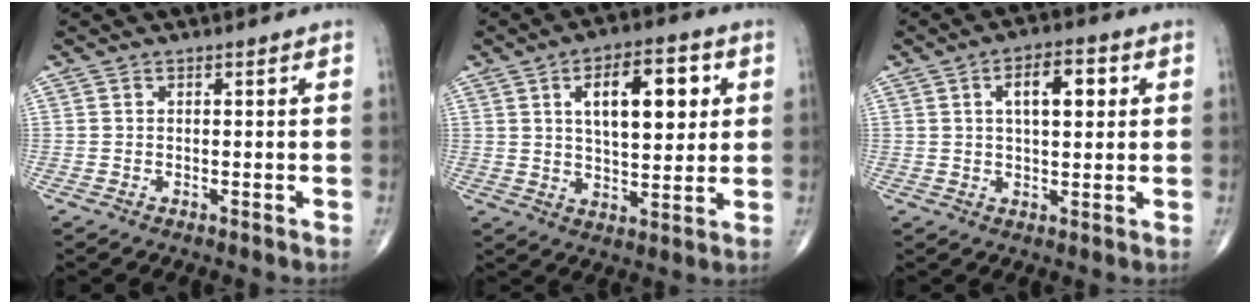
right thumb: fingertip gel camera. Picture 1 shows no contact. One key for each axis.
{"total": 13.4, "fx": 3.9, "fy": 6.2, "fz": 11.3, "tx": -0.144, "ty": -0.006, "tz": 0.062}
{"total": 8.0, "fx": 2.2, "fy": 3.6, "fz": 6.7, "tx": -0.087, "ty": 0.004, "tz": 0.031}